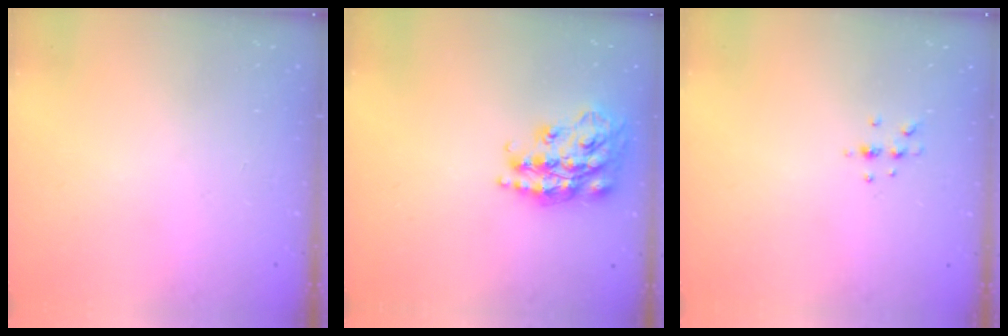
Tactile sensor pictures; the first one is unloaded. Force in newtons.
{"total": 19.2, "press": 19.2, "slide": 1.3}
{"total": 3.8, "press": 3.8, "slide": 0.7}